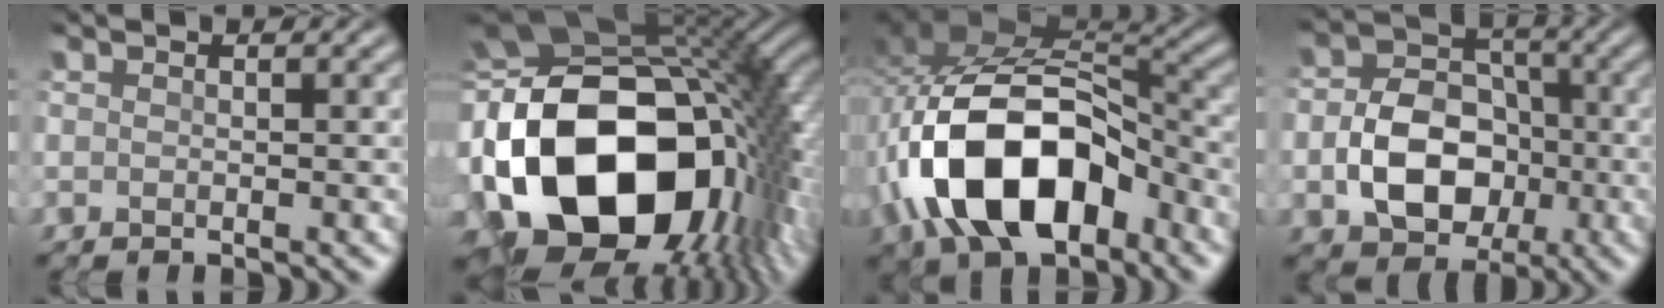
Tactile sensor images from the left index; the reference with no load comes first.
{"total": 19.8, "force": [-2.8, 12.8, 14.8], "torque": [-0.323, -0.012, -0.031]}
{"total": 12.8, "force": [-5.1, 7.1, 9.4], "torque": [-0.181, 0.004, -0.096]}
{"total": 7.5, "force": [-2.0, 5.4, 4.7], "torque": [-0.084, -0.001, -0.032]}